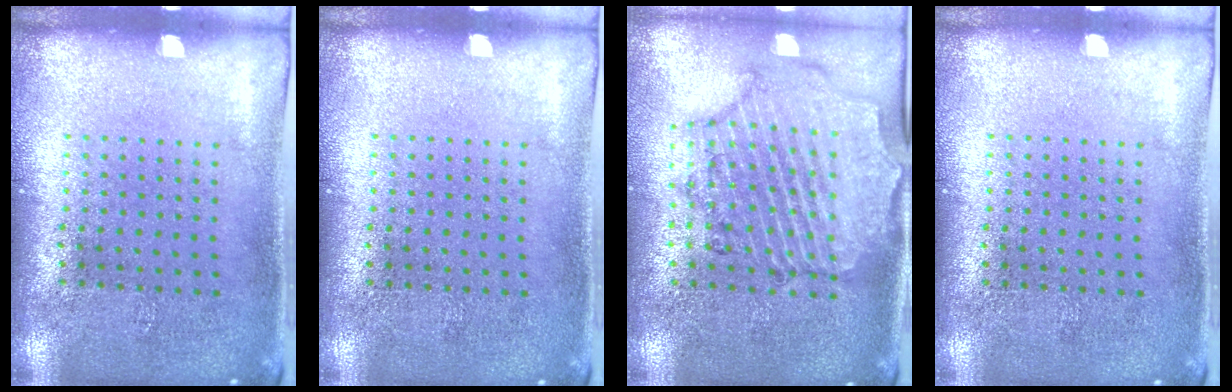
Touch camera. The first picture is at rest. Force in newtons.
{"total": 0.0}
{"total": 1.6, "press": 1.6, "slide": 0.3}
{"total": 0.0}